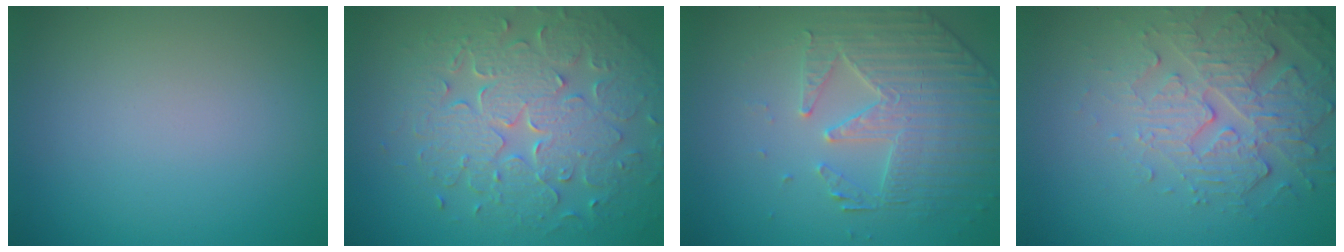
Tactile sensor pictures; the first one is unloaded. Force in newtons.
{"total": 8.1, "press": 5.8, "slide": 5.7}
{"total": 4.4, "press": 3.8, "slide": 2.2}
{"total": 5.2, "press": 3.6, "slide": 3.7}